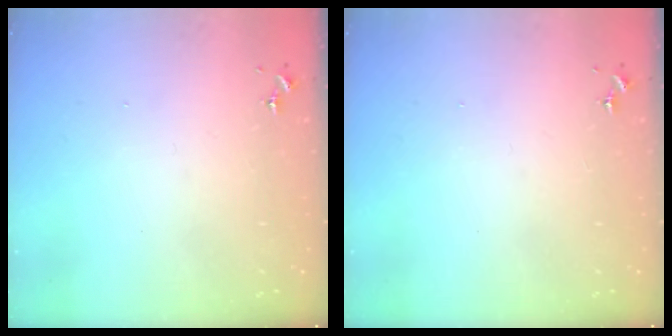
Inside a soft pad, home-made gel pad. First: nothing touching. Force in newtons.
{"total": 0.0}